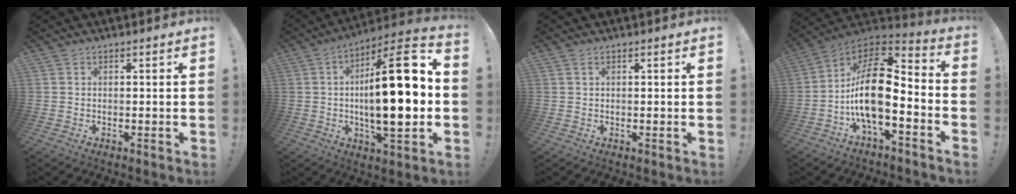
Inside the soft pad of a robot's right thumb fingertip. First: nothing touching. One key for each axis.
{"total": 23.2, "fx": -0.5, "fy": 6.6, "fz": 22.3, "tx": -0.364, "ty": 0.001, "tz": -0.020}
{"total": 0.8, "fx": 0.4, "fy": 0.4, "fz": 0.5, "tx": -0.017, "ty": 0.003, "tz": 0.009}
{"total": 16.8, "fx": -2.5, "fy": 7.3, "fz": 14.9, "tx": -0.283, "ty": 0.012, "tz": -0.042}